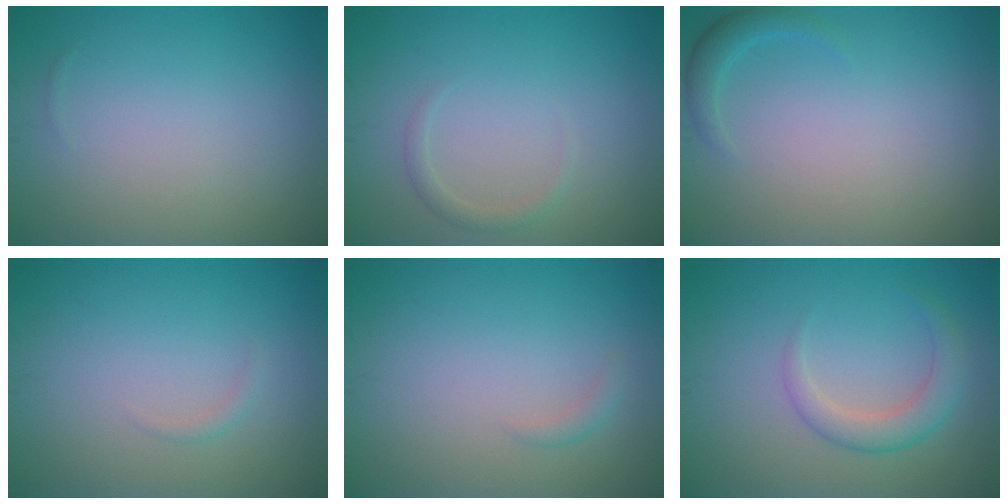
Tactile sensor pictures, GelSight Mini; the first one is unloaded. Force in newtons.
{"total": 1.1, "press": 1.1, "slide": 0.1}
{"total": 1.5, "press": 1.5, "slide": 0.0}
{"total": 0.6, "press": 0.6, "slide": 0.0}
{"total": 0.8, "press": 0.8, "slide": 0.1}
{"total": 2.8, "press": 2.8, "slide": 0.2}